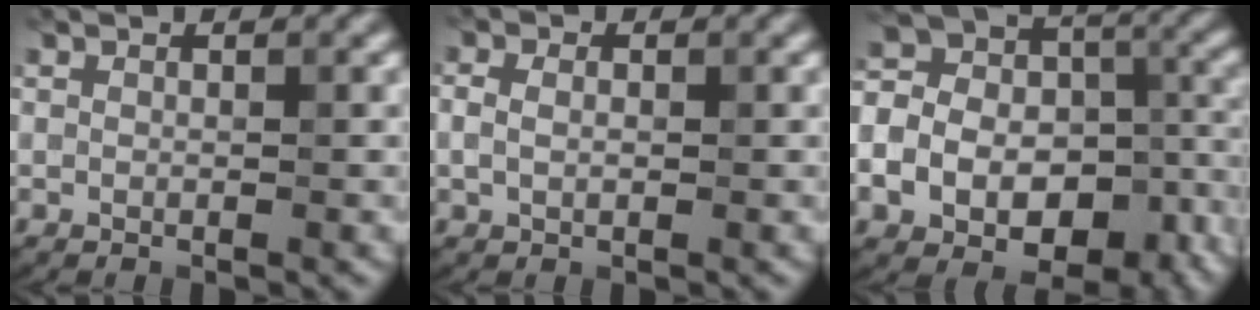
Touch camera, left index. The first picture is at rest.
{"total": 2.0, "force": [0.3, 1.4, 1.4], "torque": [-0.025, 0.003, 0.002]}
{"total": 16.4, "force": [-7.4, 11.7, 8.9], "torque": [-0.183, -0.023, -0.106]}